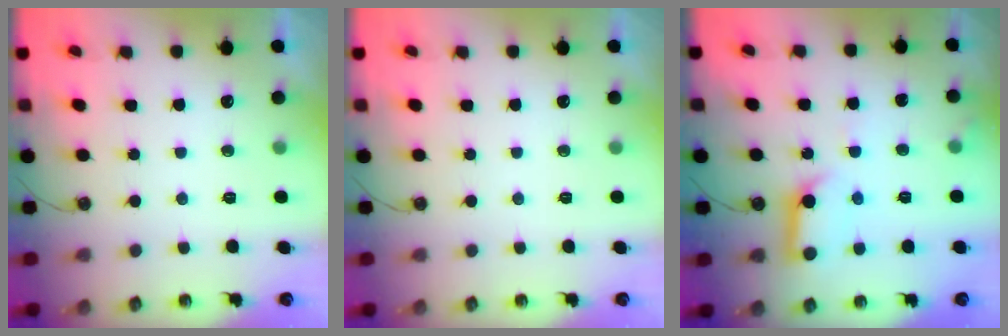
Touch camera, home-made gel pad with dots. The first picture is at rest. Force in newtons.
{"total": 0.0}
{"total": 11.6, "press": 11.5, "slide": 1.4}